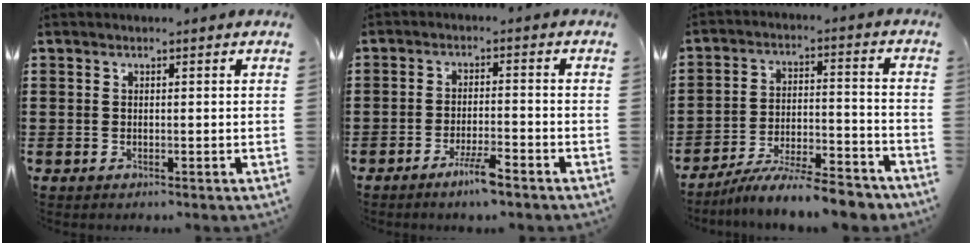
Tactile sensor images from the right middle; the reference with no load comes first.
{"total": 4.1, "force": [-2.9, 0.4, 2.9], "torque": [-0.053, -0.001, -0.050]}
{"total": 8.5, "force": [-7.9, 0.4, 3.1], "torque": [-0.047, 0.012, -0.150]}